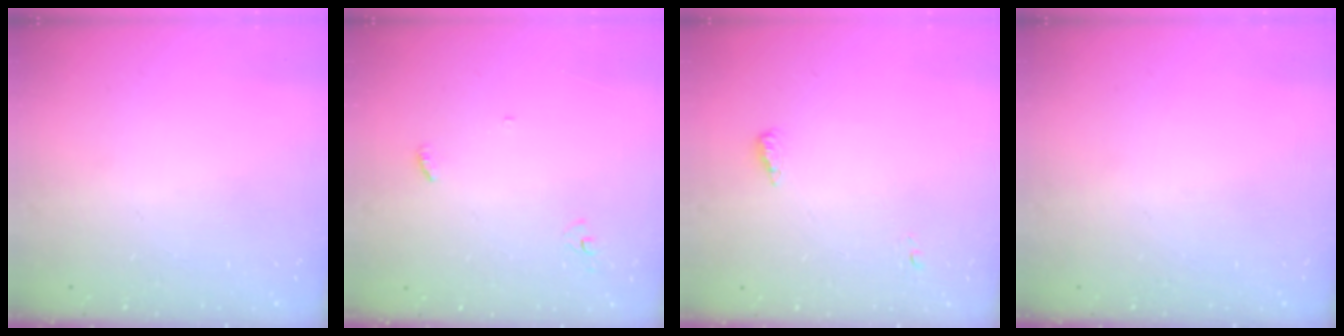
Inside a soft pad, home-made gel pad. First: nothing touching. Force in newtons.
{"total": 3.3, "press": 3.2, "slide": 0.3}
{"total": 4.9, "press": 4.6, "slide": 1.5}
{"total": 0.0}